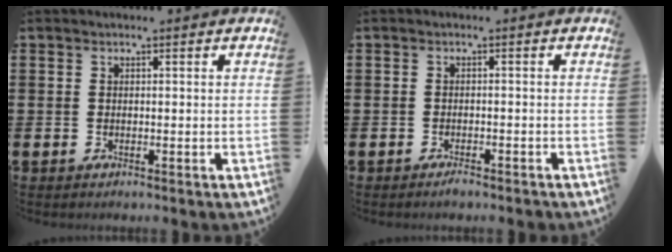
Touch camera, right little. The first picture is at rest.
{"total": 0.9, "force": [-0.8, 0.1, 0.3], "torque": [-0.008, -0.003, -0.016]}